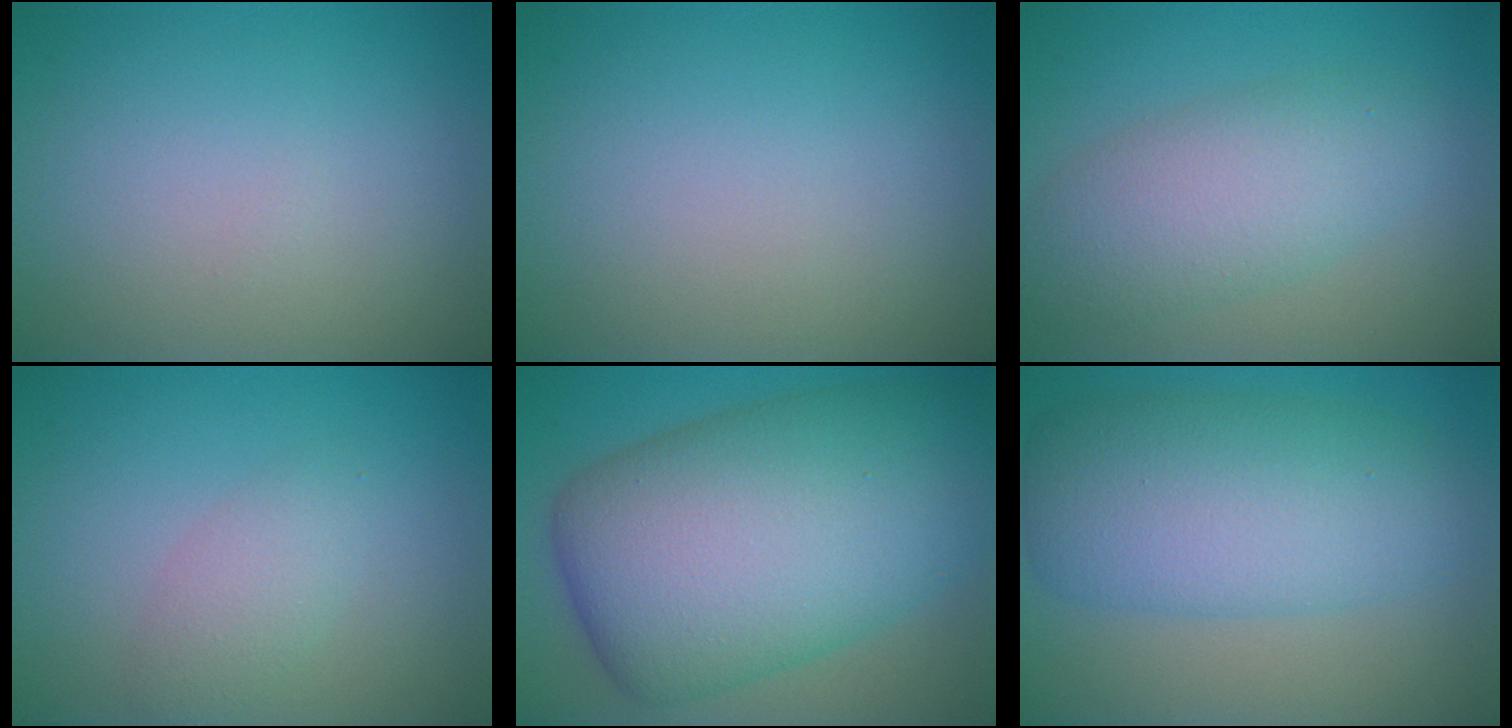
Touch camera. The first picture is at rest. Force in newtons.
{"total": 0.0}
{"total": 5.7, "press": 5.7, "slide": 0.2}
{"total": 2.1, "press": 2.1, "slide": 0.1}
{"total": 15.1, "press": 15.1, "slide": 0.1}
{"total": 8.5, "press": 8.5, "slide": 0.2}